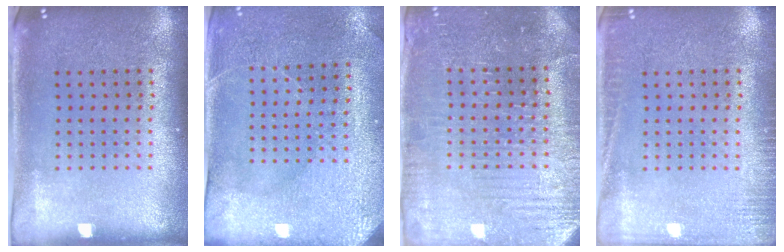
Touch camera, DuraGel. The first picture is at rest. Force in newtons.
{"total": 2.9, "press": 2.8, "slide": 0.7}
{"total": 3.5, "press": 3.5, "slide": 0.6}
{"total": 2.0, "press": 2.0, "slide": 0.3}